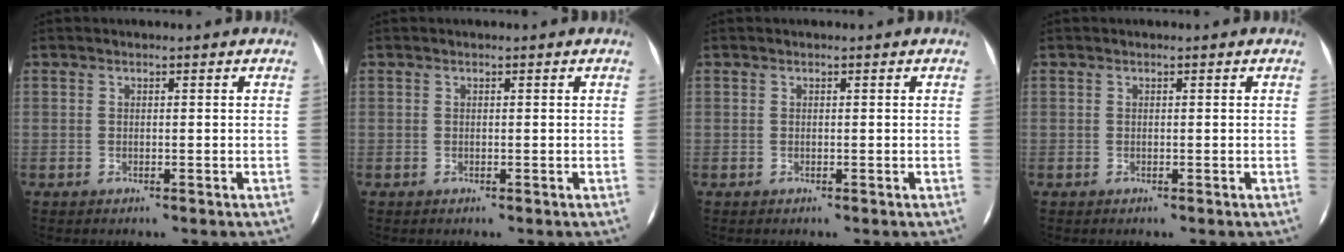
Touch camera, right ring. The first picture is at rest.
{"total": 0.0}
{"total": 0.0}
{"total": 0.0}